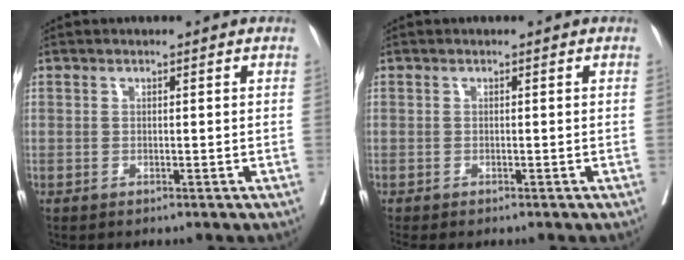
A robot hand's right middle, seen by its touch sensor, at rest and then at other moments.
{"total": 1.3, "force": [-1.2, 0.2, 0.6], "torque": [-0.009, -0.004, -0.019]}